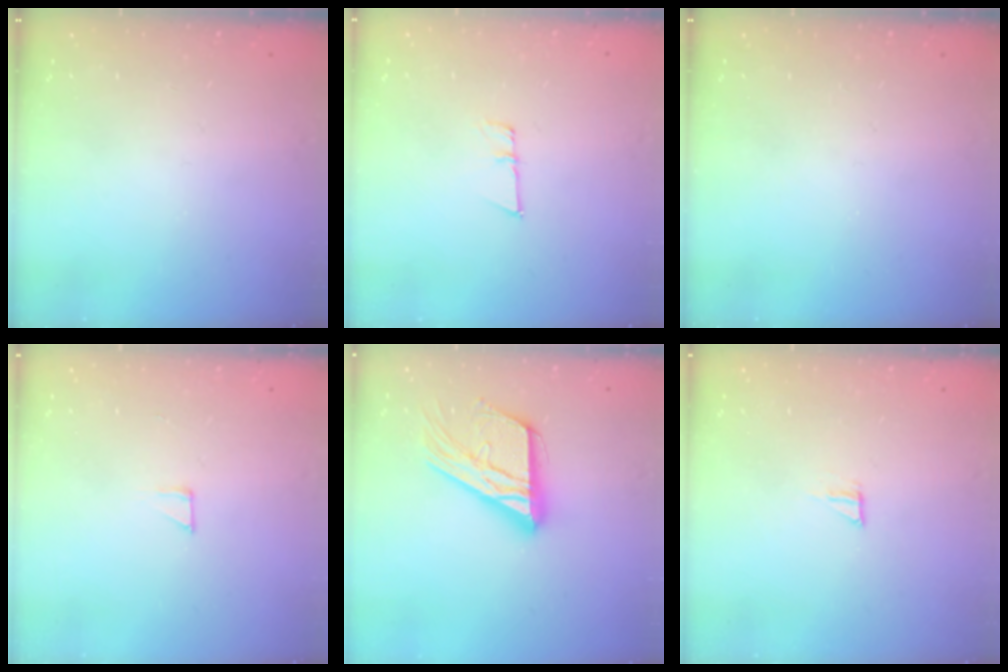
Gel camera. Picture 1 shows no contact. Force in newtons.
{"total": 5.4, "press": 5.2, "slide": 1.3}
{"total": 0.0}
{"total": 2.3, "press": 2.3, "slide": 0.2}
{"total": 17.5, "press": 17.4, "slide": 1.4}
{"total": 5.1, "press": 5.1, "slide": 0.4}